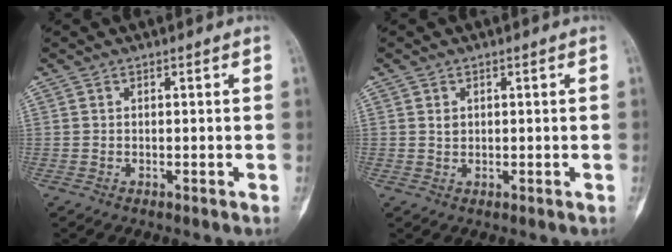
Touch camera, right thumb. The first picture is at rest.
{"total": 1.2, "force": [0.4, 1.0, 0.6], "torque": [-0.003, 0.000, 0.008]}